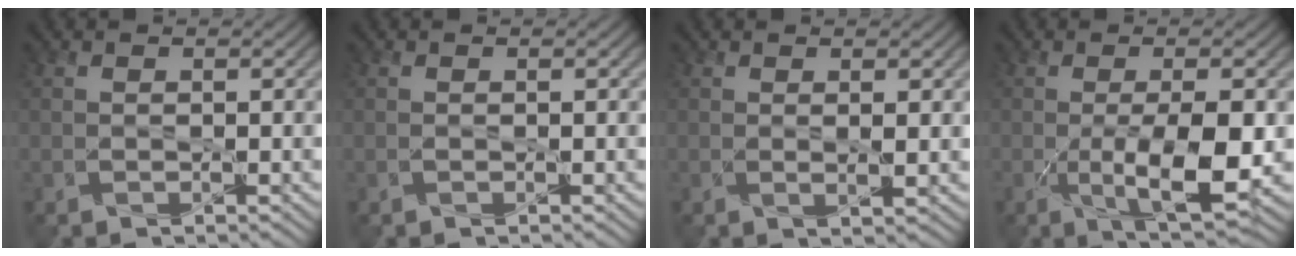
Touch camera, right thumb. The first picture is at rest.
{"total": 0.0}
{"total": 1.3, "force": [0.5, 0.2, 1.2], "torque": [-0.024, 0.002, 0.008]}
{"total": 7.5, "force": [-1.4, 2.4, 6.9], "torque": [-0.126, -0.011, -0.016]}